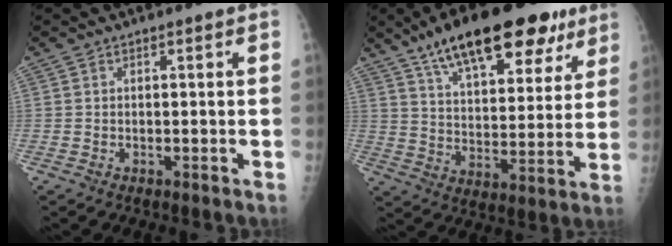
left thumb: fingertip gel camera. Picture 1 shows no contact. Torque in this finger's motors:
{"motor_torque": [0.64, 0.51, 1.42, -1.35, 0.12]}